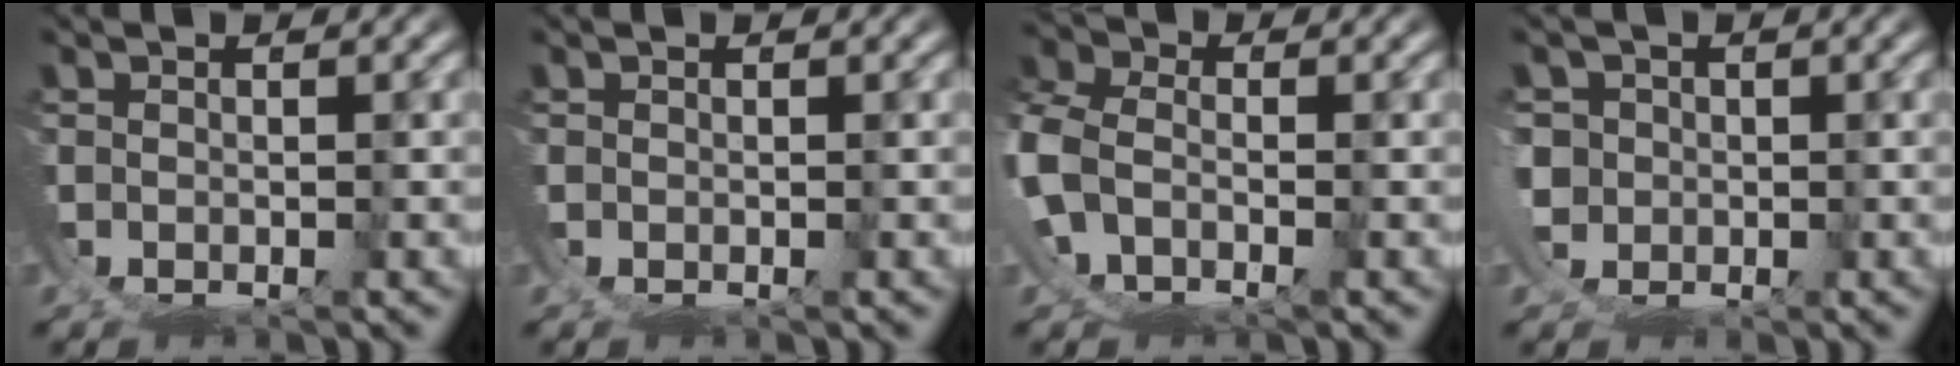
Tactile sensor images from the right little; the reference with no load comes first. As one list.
[{"total": 0.0}, {"total": 7.1, "force": [-1.1, 6.3, 3.1], "torque": [-0.102, -0.013, -0.025]}, {"total": 4.9, "force": [0.2, 4.4, 2.1], "torque": [-0.060, -0.018, 0.004]}]